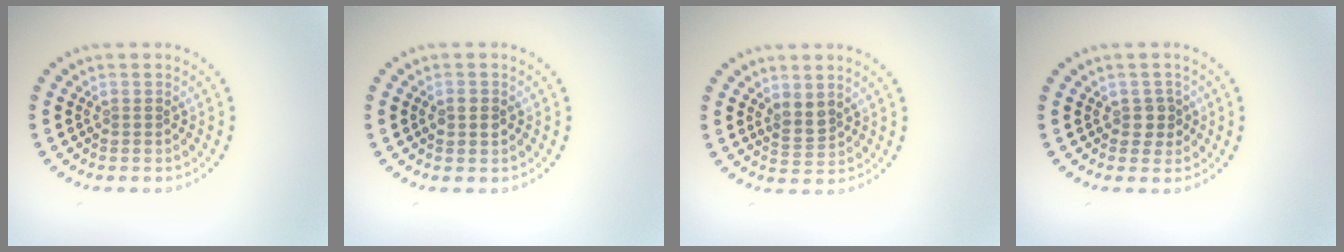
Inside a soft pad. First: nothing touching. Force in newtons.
{"total": 1.7, "press": 1.7, "slide": 0.1}
{"total": 1.7, "press": 1.5, "slide": 0.9}
{"total": 1.5, "press": 1.4, "slide": 0.6}